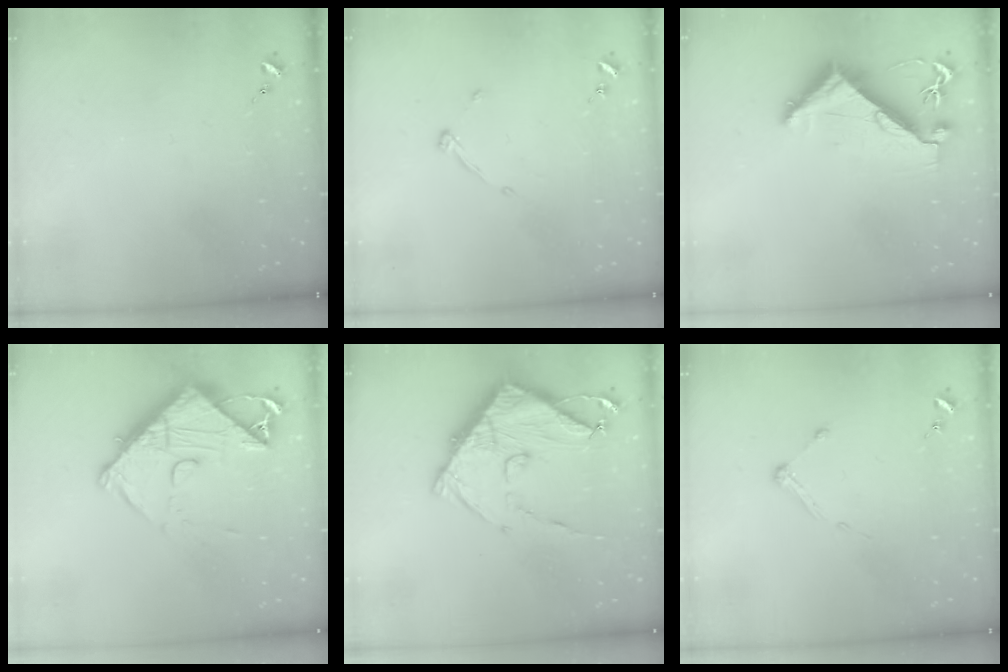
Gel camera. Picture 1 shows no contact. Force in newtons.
{"total": 3.9, "press": 3.9, "slide": 0.4}
{"total": 7.5, "press": 7.4, "slide": 1.0}
{"total": 15.0, "press": 14.9, "slide": 1.7}
{"total": 13.5, "press": 13.5, "slide": 1.2}
{"total": 3.6, "press": 3.6, "slide": 0.4}